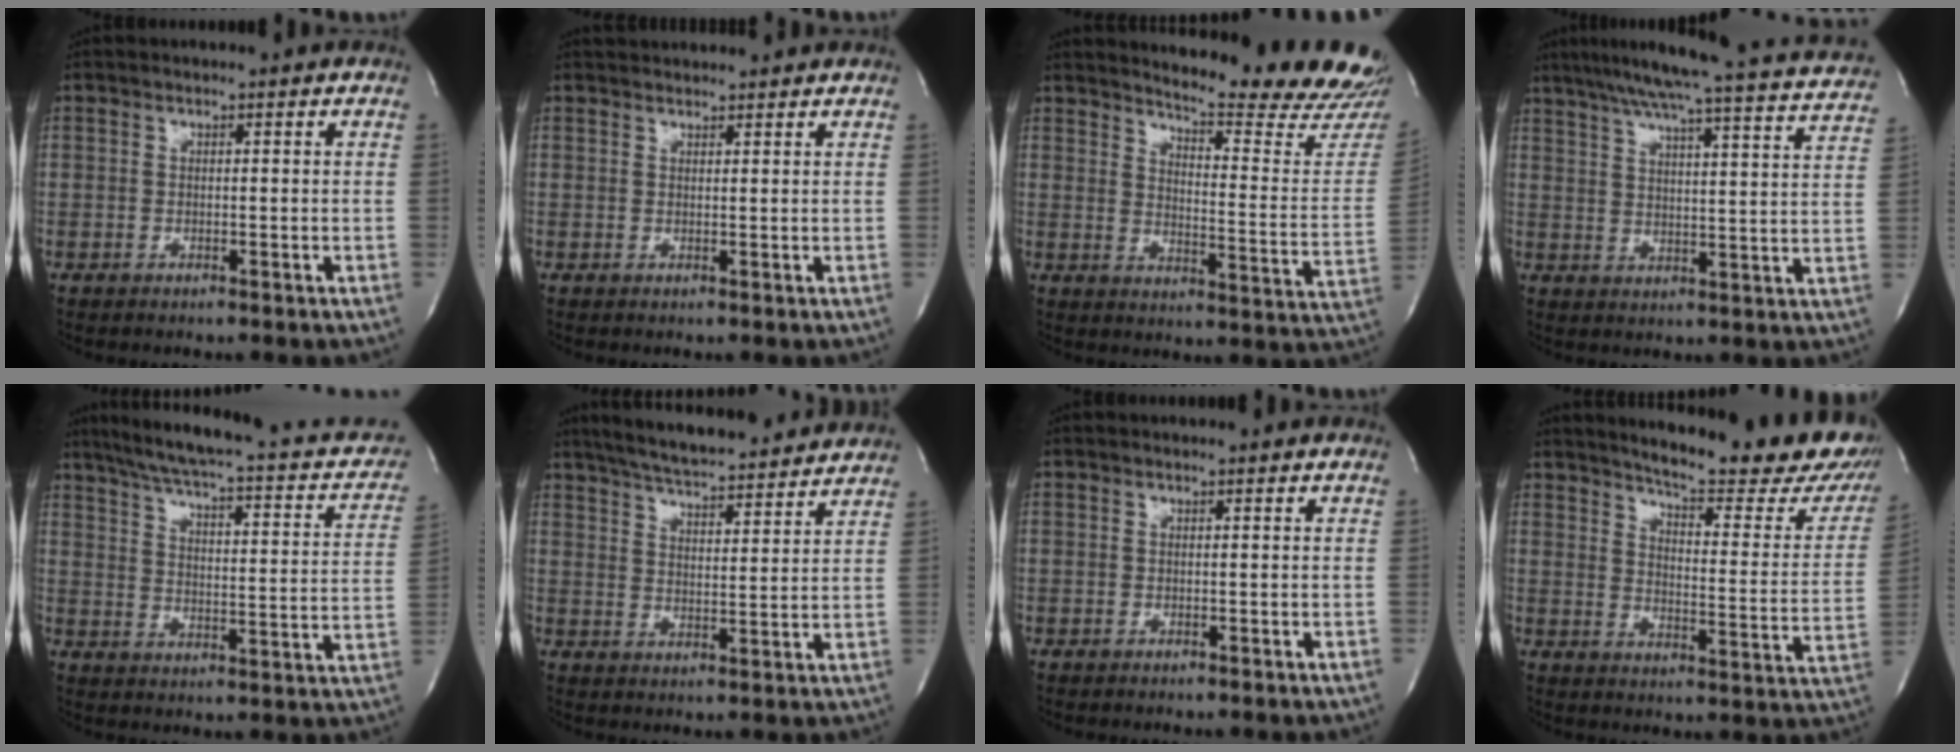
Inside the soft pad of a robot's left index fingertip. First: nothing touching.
{"total": 5.0, "force": [4.9, 0.9, 0.9], "torque": [-0.013, 0.033, 0.064]}
{"total": 19.8, "force": [18.9, 0.2, 5.9], "torque": [-0.087, -0.129, 0.221]}
{"total": 26.7, "force": [24.3, 0.9, 11.2], "torque": [-0.180, -0.037, 0.301]}
{"total": 22.7, "force": [18.0, 5.1, 12.9], "torque": [-0.182, 0.011, 0.223]}
{"total": 17.6, "force": [15.9, 2.3, 7.2], "torque": [-0.120, 0.024, 0.228]}
{"total": 0.0}
{"total": 23.6, "force": [20.5, 3.7, 11.1], "torque": [-0.152, -0.079, 0.239]}